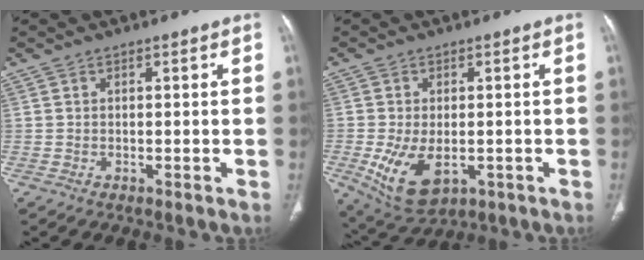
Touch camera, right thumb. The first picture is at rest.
{"total": 9.9, "force": [-2.4, 5.7, 7.7], "torque": [-0.143, -0.009, -0.025]}